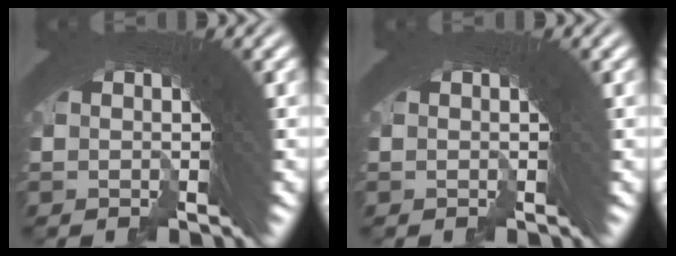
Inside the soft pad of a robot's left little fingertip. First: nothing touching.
{"total": 0.0}